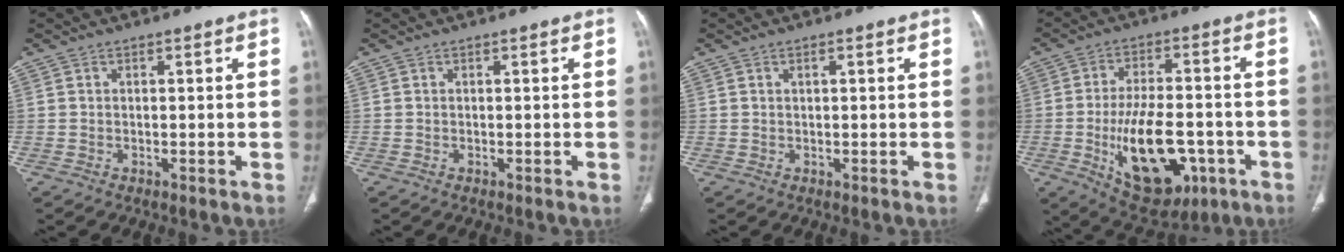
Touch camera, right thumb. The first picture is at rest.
{"total": 0.0}
{"total": 0.7, "force": [0.3, 0.3, 0.6], "torque": [-0.011, 0.002, 0.005]}
{"total": 18.6, "force": [-5.6, 9.6, 14.9], "torque": [-0.222, 0.016, -0.069]}